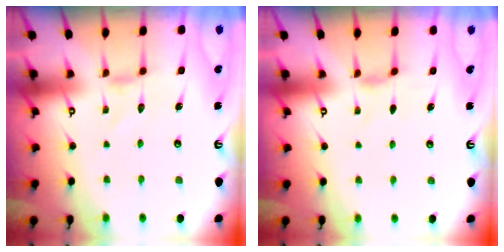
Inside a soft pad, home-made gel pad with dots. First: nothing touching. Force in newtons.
{"total": 0.8, "press": 0.8, "slide": 0.3}